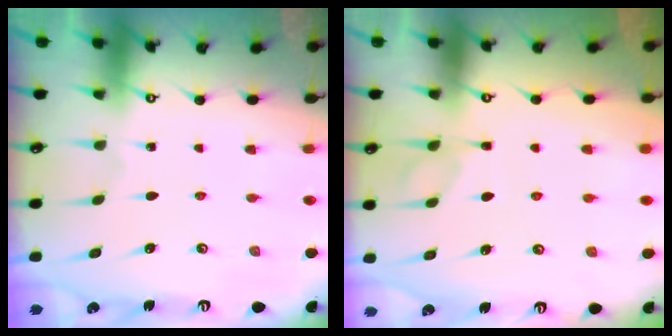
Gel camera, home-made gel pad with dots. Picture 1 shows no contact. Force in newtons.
{"total": 1.3, "press": 0.5, "slide": 1.2}